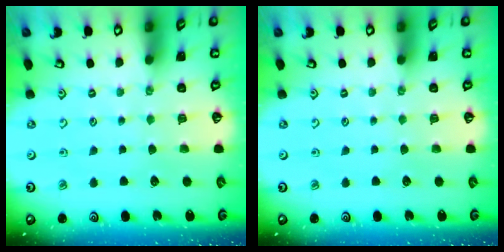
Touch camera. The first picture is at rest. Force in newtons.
{"total": 0.0}